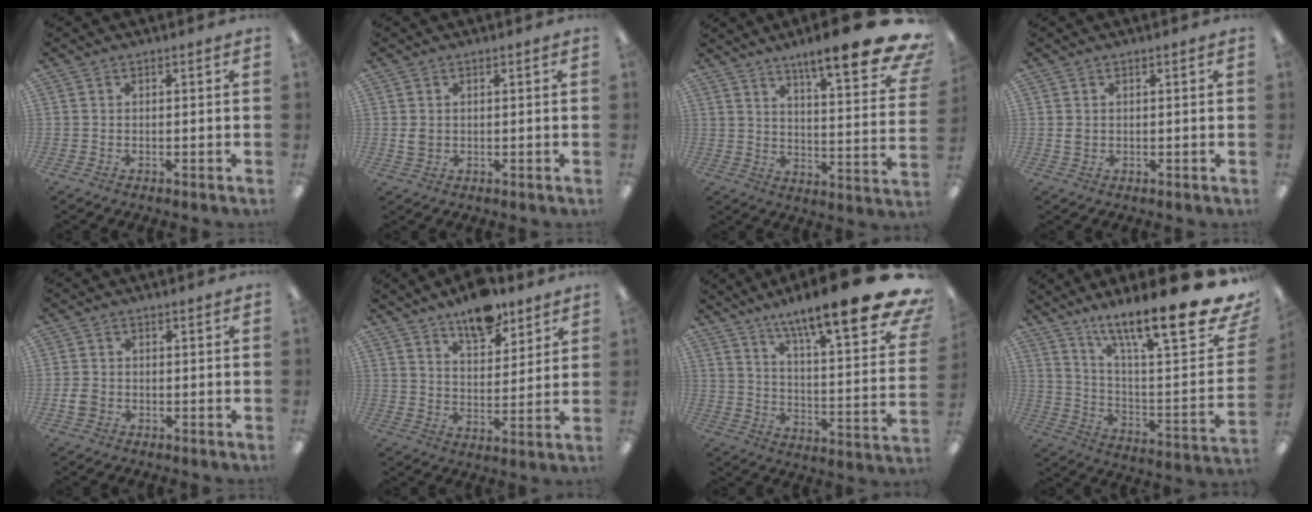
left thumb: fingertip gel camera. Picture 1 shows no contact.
{"total": 2.2, "force": [0.5, 1.8, 1.2], "torque": [-0.017, -0.001, 0.007]}
{"total": 16.6, "force": [12.1, 2.8, 11.1], "torque": [-0.154, -0.091, 0.188]}
{"total": 1.4, "force": [0.5, 1.1, 0.8], "torque": [-0.016, 0.003, 0.009]}
{"total": 3.2, "force": [-0.8, 2.6, 1.8], "torque": [-0.028, 0.001, -0.017]}
{"total": 11.1, "force": [8.5, 4.8, 5.3], "torque": [-0.062, -0.051, 0.146]}
{"total": 20.4, "force": [14.6, 3.6, 13.8], "torque": [-0.208, -0.103, 0.231]}
{"total": 22.2, "force": [15.4, 3.2, 15.6], "torque": [-0.227, -0.116, 0.240]}